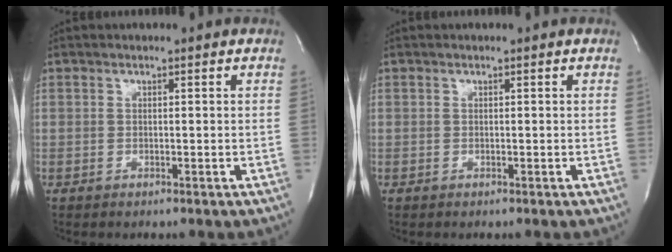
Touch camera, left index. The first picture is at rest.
{"total": 0.0}